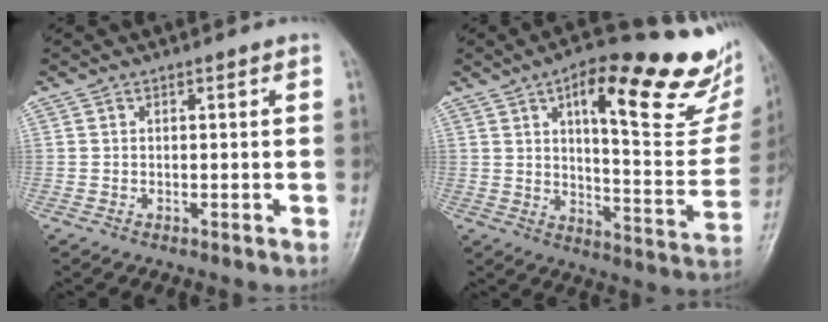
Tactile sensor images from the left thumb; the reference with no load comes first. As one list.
[{"total": 26.6, "force": [13.9, 8.4, 21.0], "torque": [-0.244, -0.032, 0.200]}]